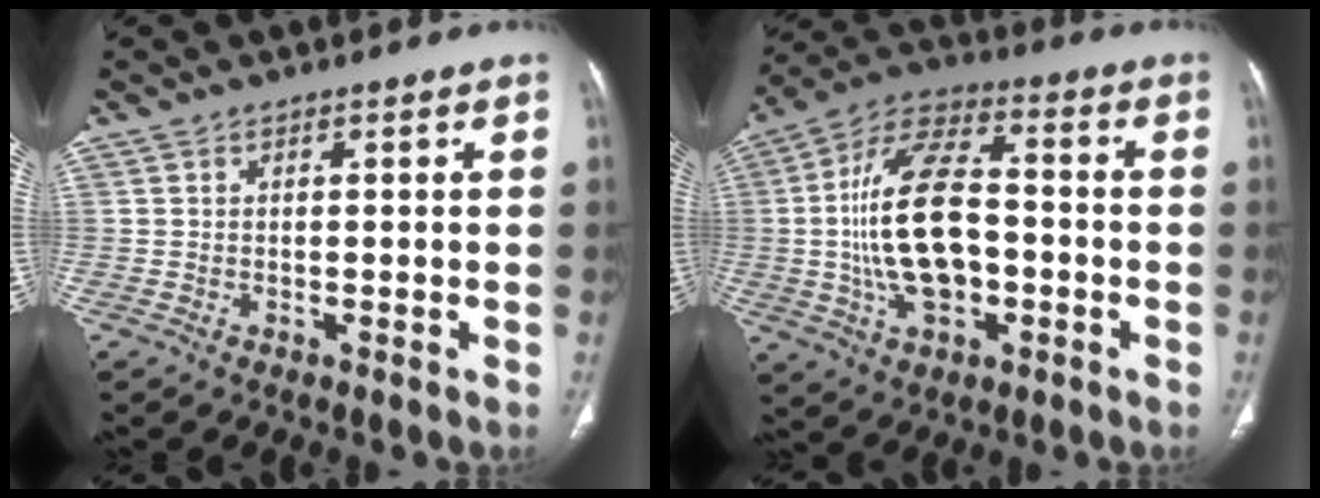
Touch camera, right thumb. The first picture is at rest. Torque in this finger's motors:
{"motor_torque": [2.58, 2.43, 2.27, -0.50, 0.74]}